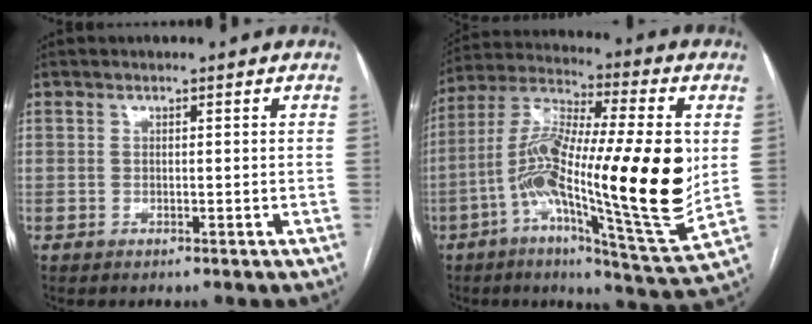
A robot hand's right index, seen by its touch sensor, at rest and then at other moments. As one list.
[{"total": 24.8, "force": [-1.8, 3.1, 24.6], "torque": [-0.414, 0.003, -0.035]}]